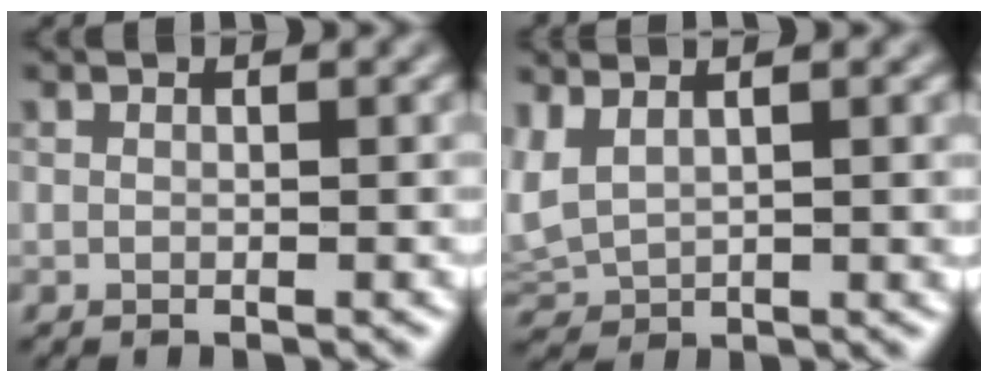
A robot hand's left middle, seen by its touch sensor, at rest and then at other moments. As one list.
[{"total": 2.3, "force": [0.9, 0.9, 2.0], "torque": [-0.048, 0.010, 0.024]}]